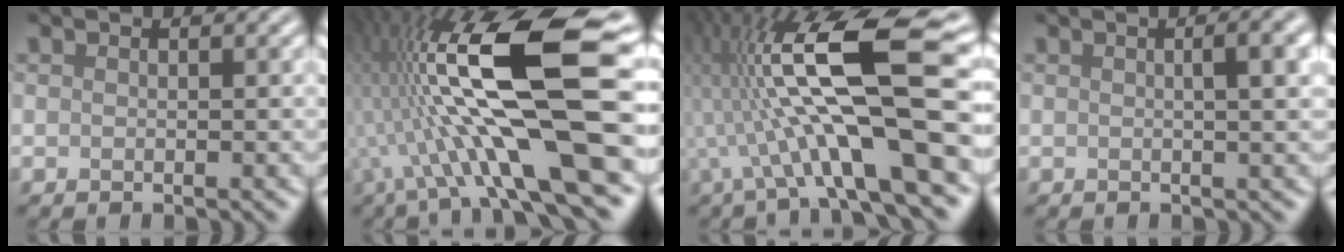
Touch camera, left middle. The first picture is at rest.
{"total": 15.6, "force": [-0.5, 4.0, 15.0], "torque": [-0.267, 0.026, -0.006]}
{"total": 13.9, "force": [-0.2, 3.6, 13.4], "torque": [-0.238, 0.024, -0.004]}
{"total": 4.8, "force": [1.2, 1.8, 4.2], "torque": [-0.029, 0.029, -0.004]}